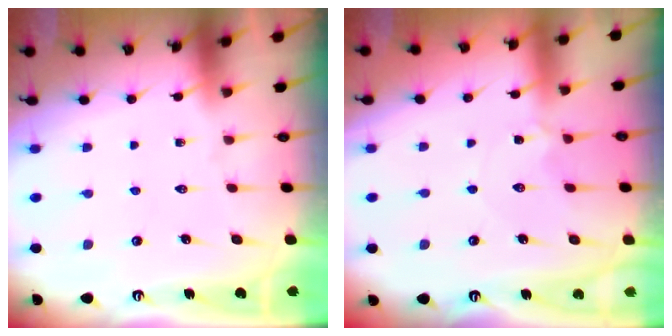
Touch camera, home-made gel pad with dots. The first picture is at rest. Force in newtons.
{"total": 2.6, "press": 2.6, "slide": 0.5}